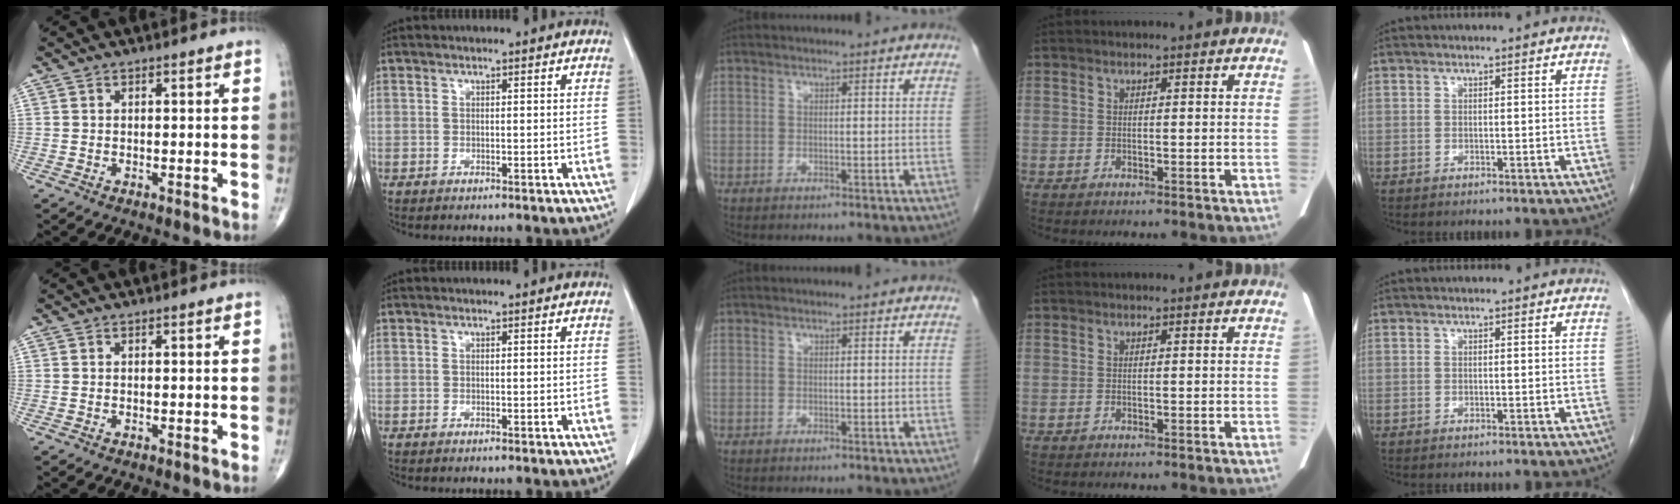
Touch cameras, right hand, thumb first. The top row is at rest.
{}